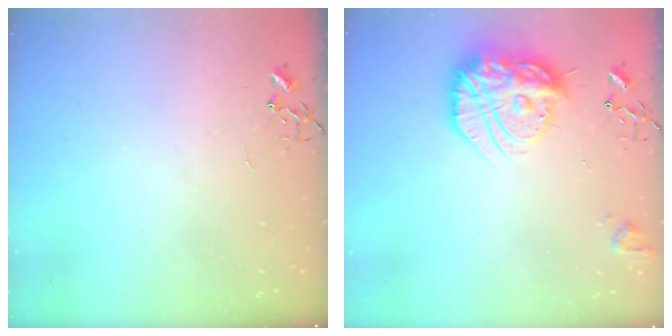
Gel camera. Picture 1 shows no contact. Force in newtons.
{"total": 21.8, "press": 21.8, "slide": 1.8}